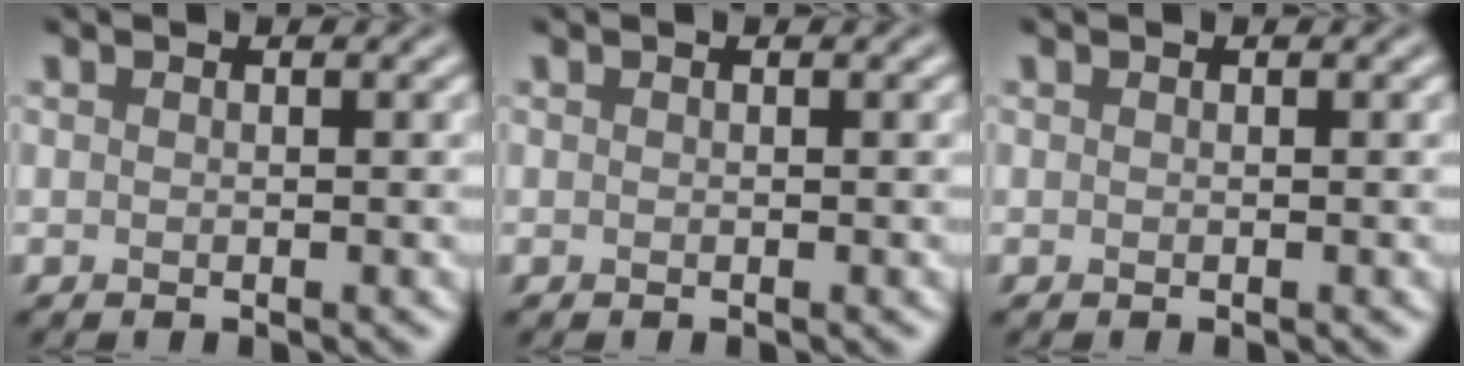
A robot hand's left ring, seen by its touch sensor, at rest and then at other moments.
{"total": 0.0}
{"total": 0.0}